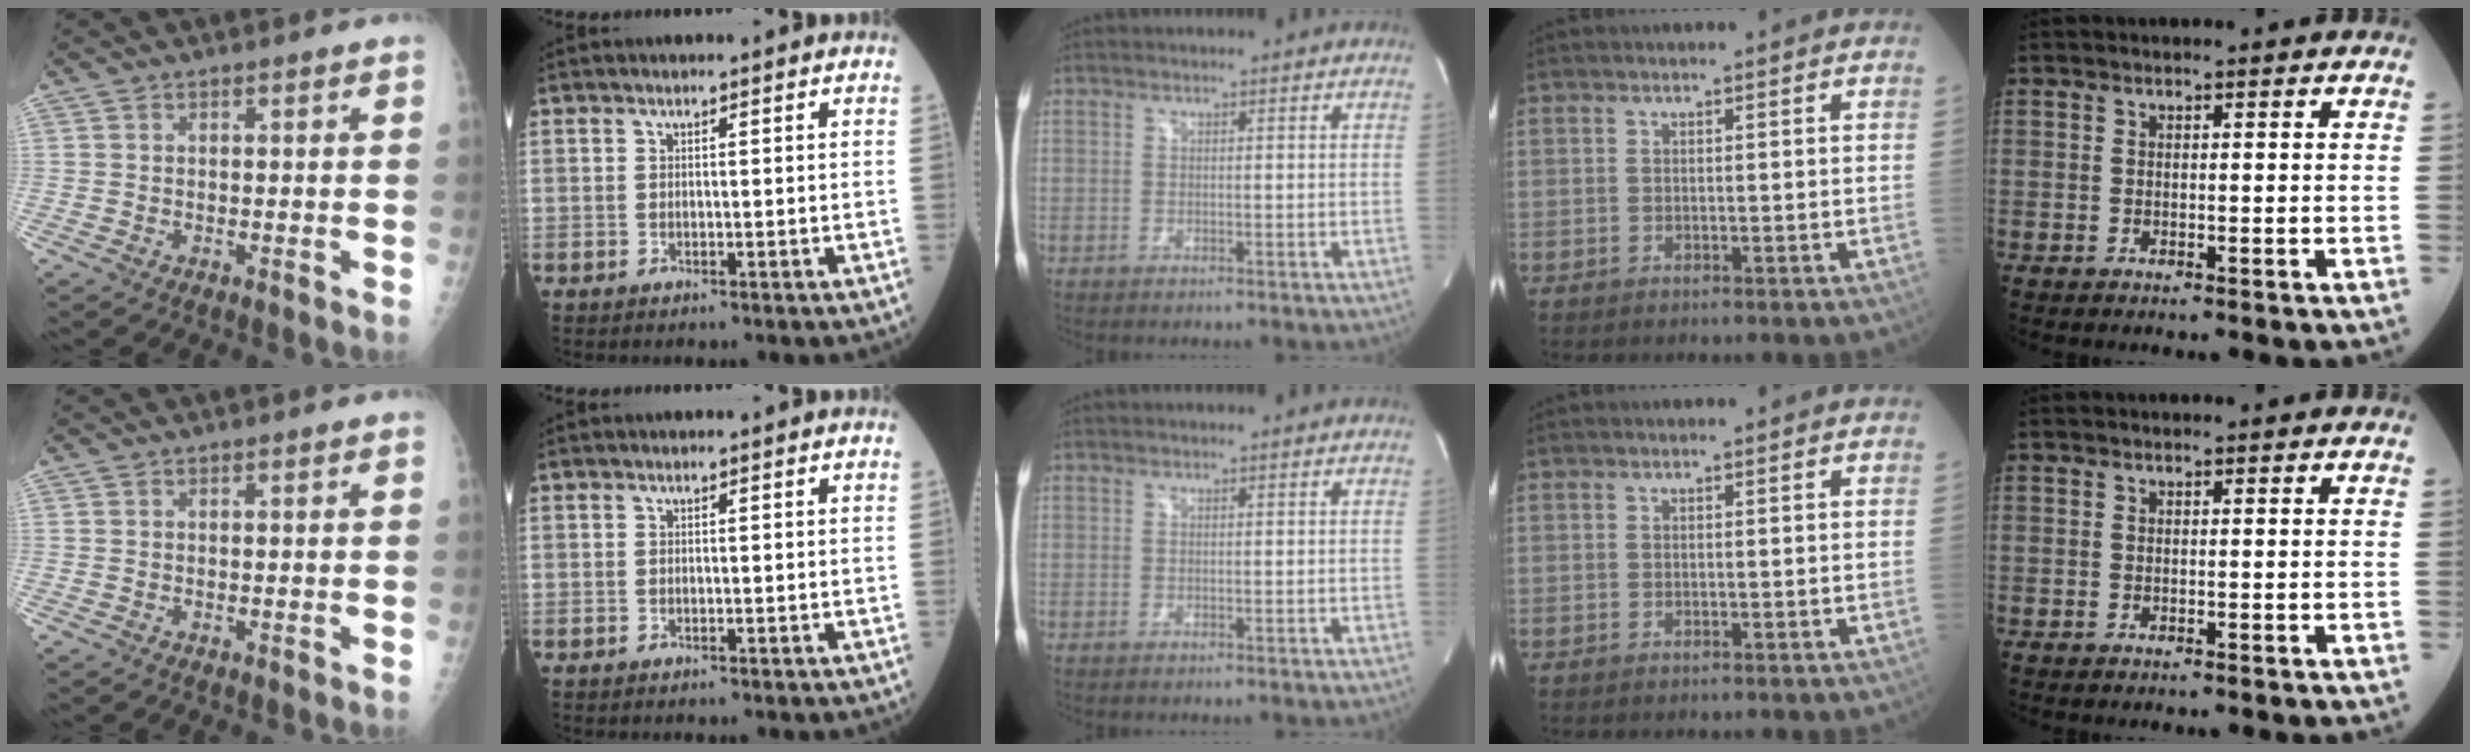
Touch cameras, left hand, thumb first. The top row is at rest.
{}